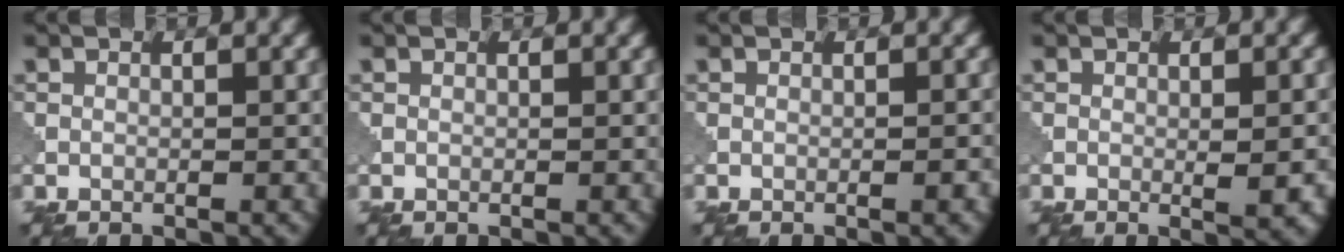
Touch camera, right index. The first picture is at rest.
{"total": 0.0}
{"total": 0.7, "force": [-0.3, 0.1, 0.6], "torque": [-0.009, 0.004, -0.007]}
{"total": 2.3, "force": [-0.3, 0.4, 2.3], "torque": [-0.035, -0.003, -0.002]}